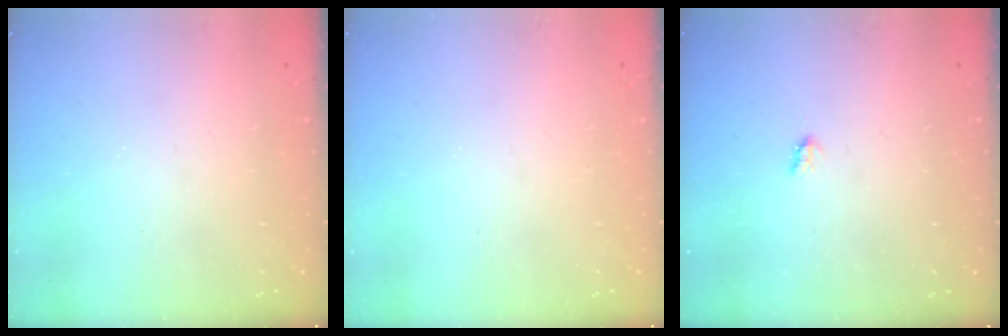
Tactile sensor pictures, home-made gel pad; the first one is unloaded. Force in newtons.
{"total": 0.0}
{"total": 1.9, "press": 1.9, "slide": 0.3}